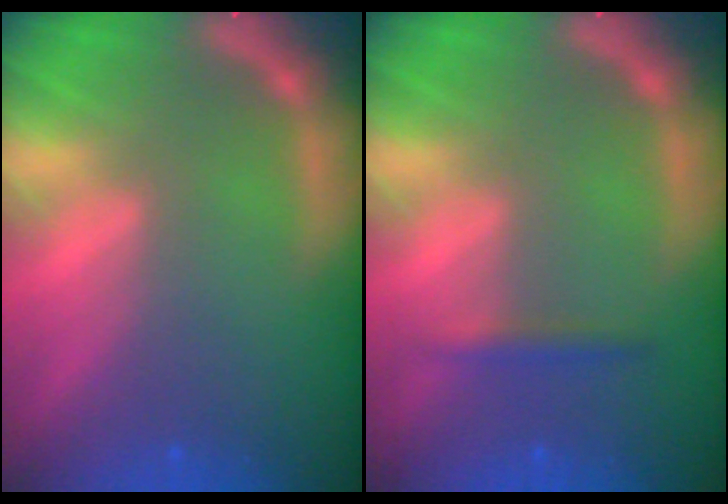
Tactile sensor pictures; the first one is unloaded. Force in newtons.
{"total": 1.4}